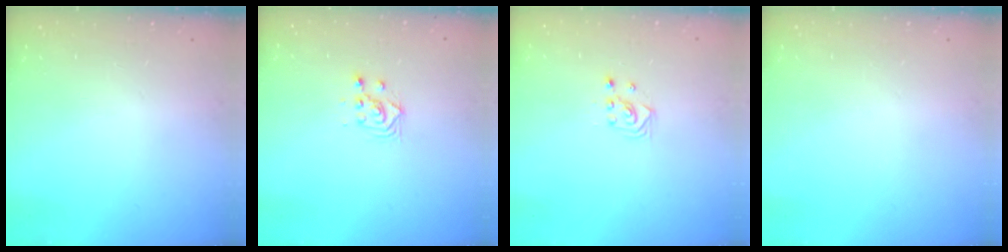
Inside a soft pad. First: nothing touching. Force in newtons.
{"total": 2.8, "press": 2.8, "slide": 0.1}
{"total": 2.2, "press": 2.2, "slide": 0.2}
{"total": 0.0}